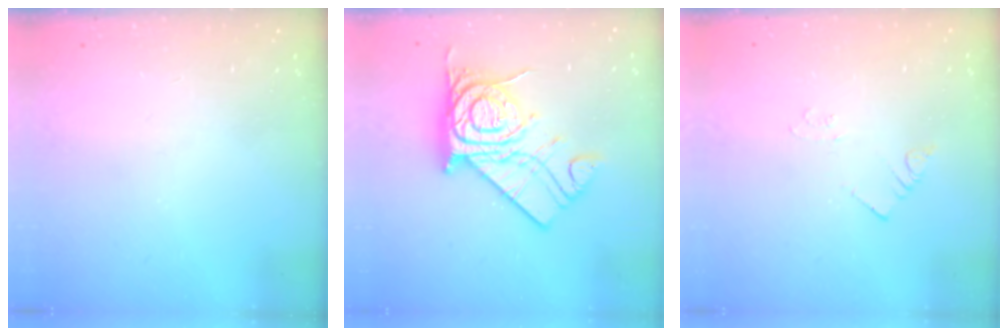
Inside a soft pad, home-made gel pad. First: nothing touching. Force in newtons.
{"total": 16.9, "press": 16.9, "slide": 1.2}
{"total": 2.1, "press": 2.1, "slide": 0.3}